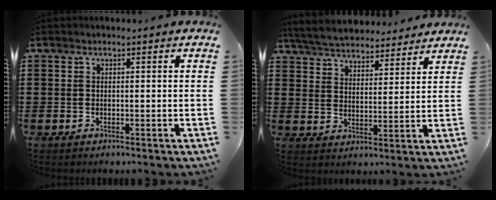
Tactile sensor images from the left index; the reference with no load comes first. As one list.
[{"total": 5.3, "force": [5.2, 0.9, 0.7], "torque": [-0.038, -0.027, 0.092]}]